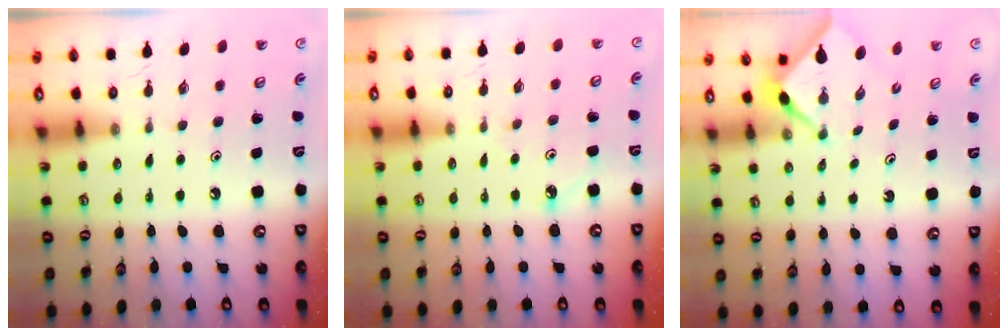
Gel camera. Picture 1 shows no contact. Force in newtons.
{"total": 4.8, "press": 4.7, "slide": 0.6}
{"total": 2.3, "press": 2.2, "slide": 0.3}